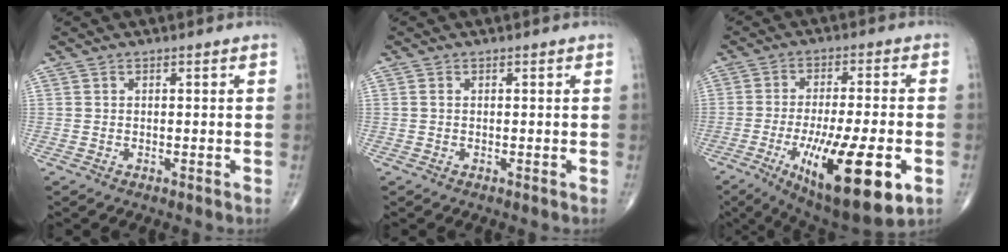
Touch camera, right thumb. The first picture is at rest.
{"total": 0.0}
{"total": 20.3, "force": [-7.0, 5.7, 18.2], "torque": [-0.288, -0.007, -0.095]}